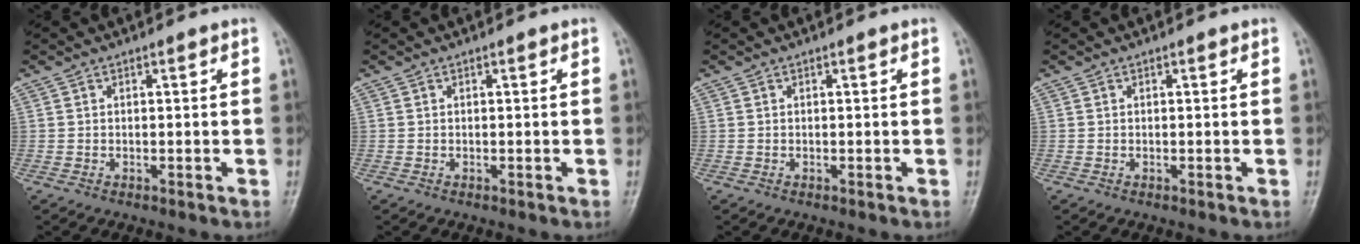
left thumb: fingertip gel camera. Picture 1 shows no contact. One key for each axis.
{"total": 0.0}
{"total": 0.0}
{"total": 0.0}